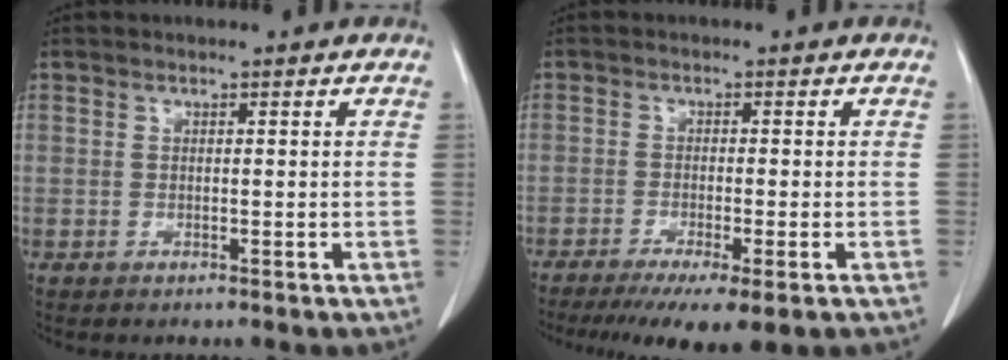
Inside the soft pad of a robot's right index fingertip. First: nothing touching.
{"total": 9.5, "force": [-6.4, 1.3, 6.9], "torque": [-0.097, -0.023, -0.098]}